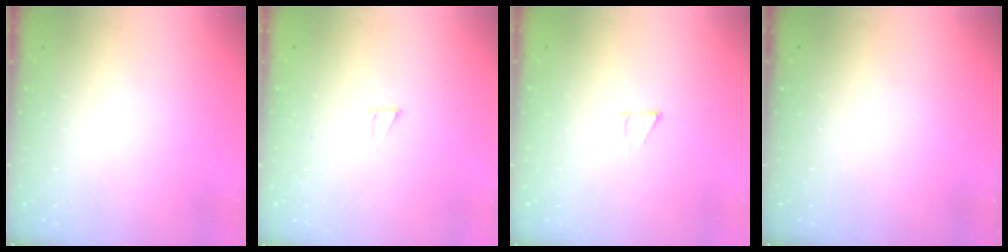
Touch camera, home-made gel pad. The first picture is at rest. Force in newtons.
{"total": 2.6, "press": 2.6, "slide": 0.1}
{"total": 2.8, "press": 2.8, "slide": 0.2}
{"total": 0.0}